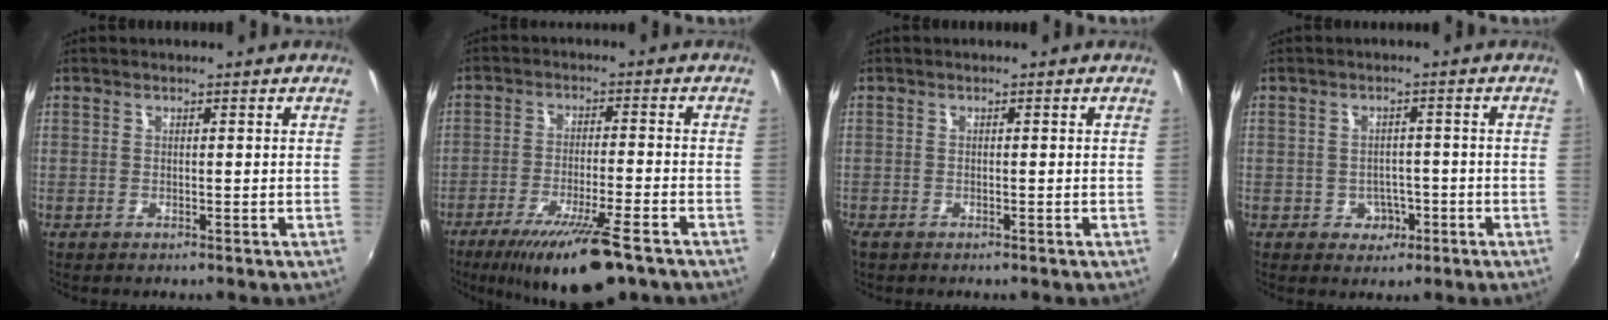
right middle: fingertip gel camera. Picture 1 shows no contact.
{"total": 13.7, "force": [-9.5, 1.9, 9.6], "torque": [-0.177, -0.036, -0.157]}
{"total": 1.1, "force": [-0.9, 0.6, 0.3], "torque": [-0.009, -0.006, -0.020]}
{"total": 3.6, "force": [-1.4, 3.2, 1.0], "torque": [-0.023, 0.005, -0.013]}